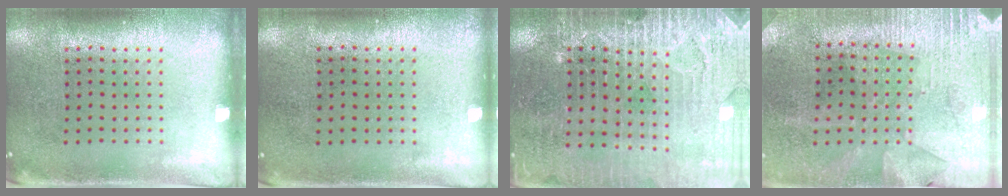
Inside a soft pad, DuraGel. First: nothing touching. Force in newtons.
{"total": 0.0}
{"total": 3.3, "press": 3.2, "slide": 0.5}
{"total": 2.9, "press": 2.8, "slide": 0.8}